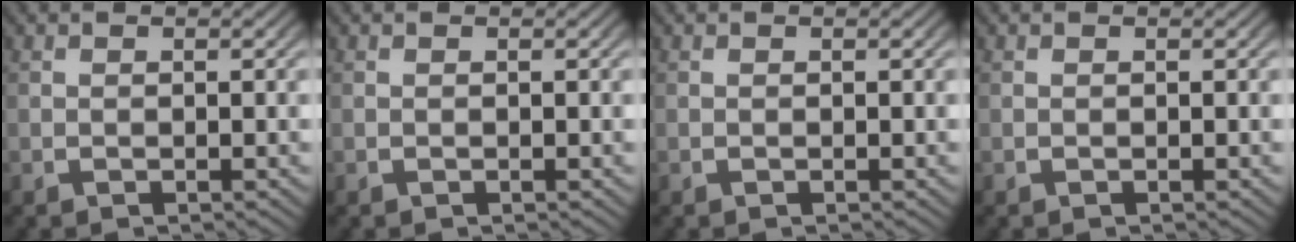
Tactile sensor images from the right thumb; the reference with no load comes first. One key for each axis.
{"total": 0.0}
{"total": 0.0}
{"total": 0.0}